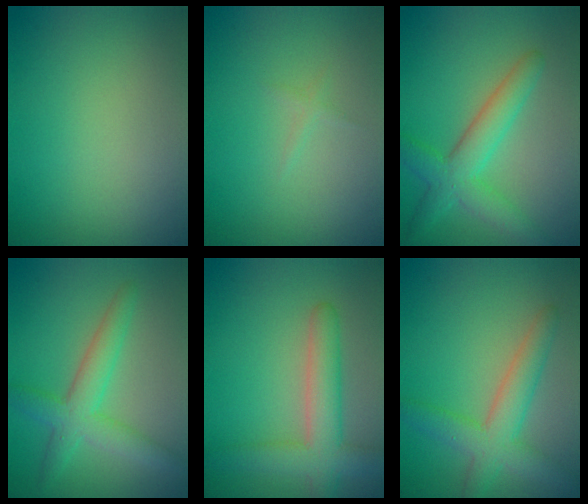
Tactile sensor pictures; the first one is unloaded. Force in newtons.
{"total": 0.5, "press": 0.5, "slide": 0.0}
{"total": 4.6, "press": 4.6, "slide": 0.2}
{"total": 4.2, "press": 4.1, "slide": 0.3}
{"total": 4.9, "press": 4.9, "slide": 0.3}
{"total": 4.5, "press": 4.5, "slide": 0.2}